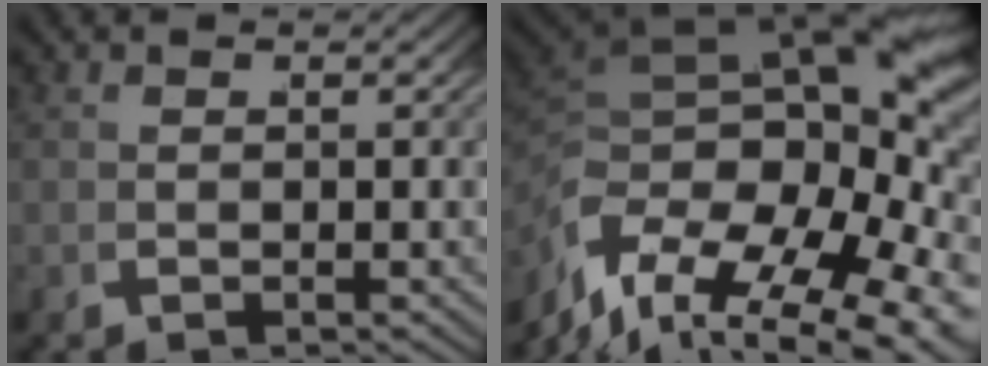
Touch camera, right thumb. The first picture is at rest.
{"total": 16.7, "force": [-0.1, 9.8, 13.5], "torque": [-0.211, -0.040, 0.030]}